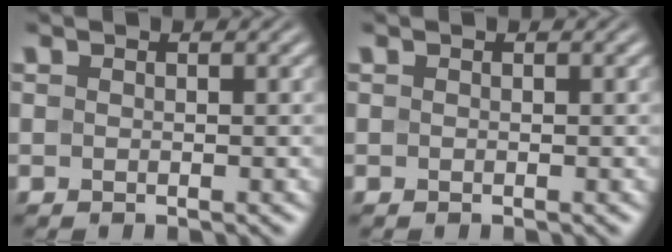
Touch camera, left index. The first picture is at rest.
{"total": 0.0}